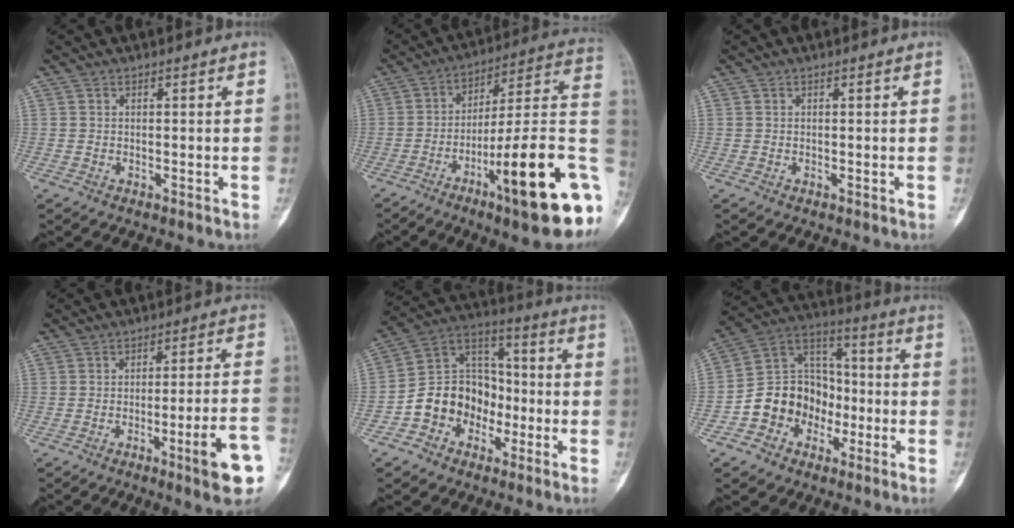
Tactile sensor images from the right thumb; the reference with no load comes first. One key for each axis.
{"total": 24.1, "fx": -8.7, "fy": 4.3, "fz": 22.0, "tx": -0.262, "ty": 0.039, "tz": -0.127}
{"total": 0.0}
{"total": 11.2, "fx": -4.9, "fy": 1.2, "fz": 10.0, "tx": -0.135, "ty": 0.021, "tz": -0.066}
{"total": 13.3, "fx": -4.7, "fy": 11.0, "fz": 5.8, "tx": -0.058, "ty": 0.073, "tz": -0.093}
{"total": 13.7, "fx": -4.8, "fy": 11.6, "fz": 5.5, "tx": -0.047, "ty": 0.078, "tz": -0.092}